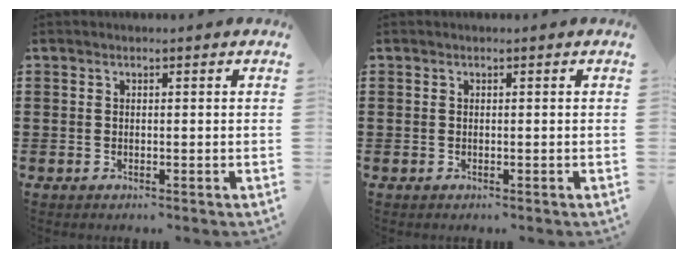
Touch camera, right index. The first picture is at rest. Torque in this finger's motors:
{"motor_torque": [0.00, 0.00, 0.00, 0.00]}